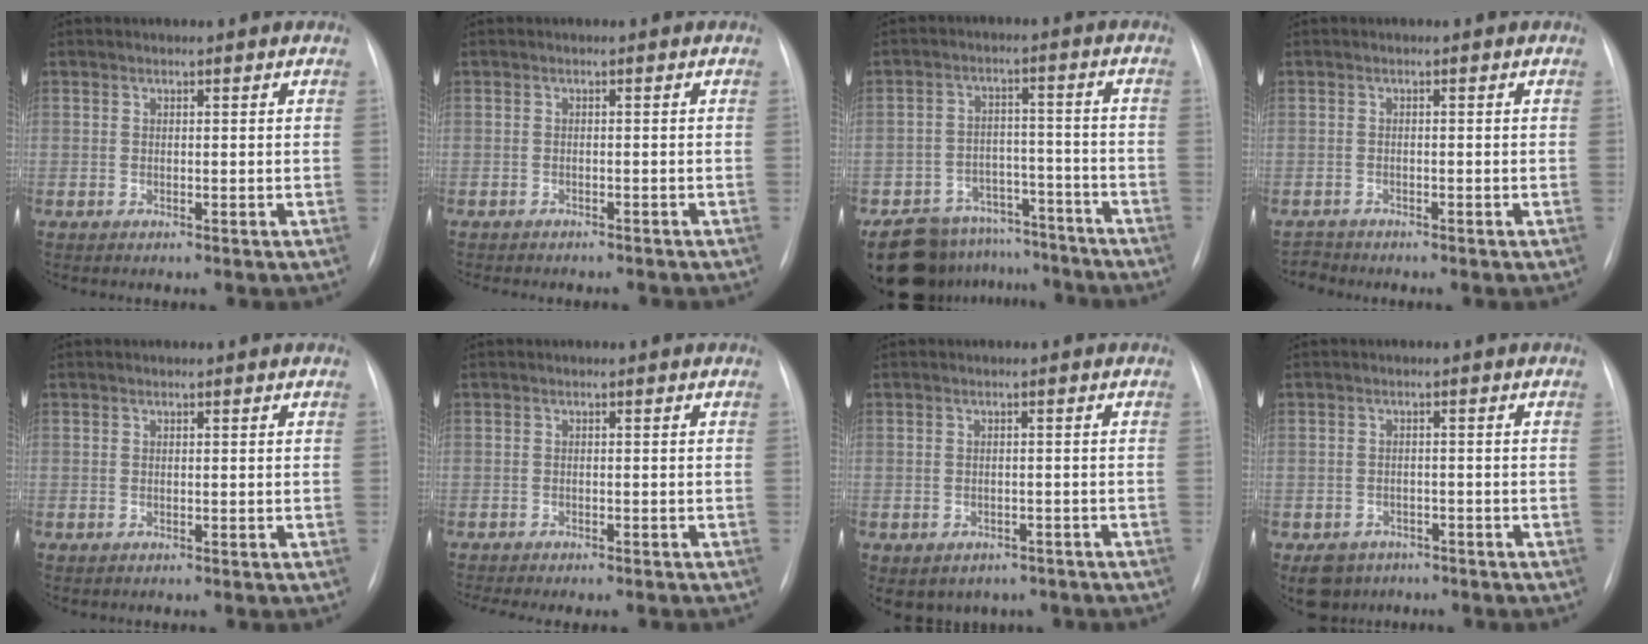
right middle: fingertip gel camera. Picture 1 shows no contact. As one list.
[{"total": 6.3, "force": [-5.6, 1.9, 2.3], "torque": [-0.028, -0.001, -0.064]}, {"total": 13.6, "force": [-11.8, 6.3, 2.2], "torque": [-0.033, 0.033, -0.171]}, {"total": 1.4, "force": [-1.2, -0.3, -0.7], "torque": [0.018, -0.011, -0.024]}, {"total": 0.0}, {"total": 7.7, "force": [-6.8, 1.5, 3.3], "torque": [-0.039, 0.000, -0.084]}, {"total": 8.4, "force": [-5.7, 5.6, 2.4], "torque": [-0.045, 0.011, -0.060]}, {"total": 4.3, "force": [-2.9, 3.2, 0.6], "torque": [-0.011, 0.004, -0.042]}]